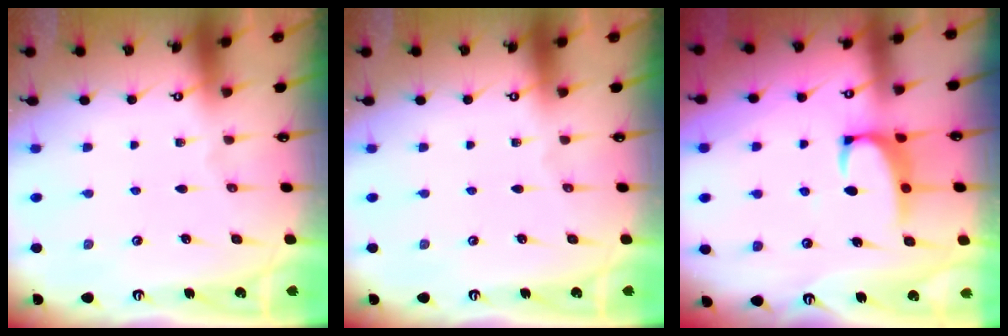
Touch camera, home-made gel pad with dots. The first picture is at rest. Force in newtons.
{"total": 0.0}
{"total": 2.4, "press": 2.3, "slide": 0.8}